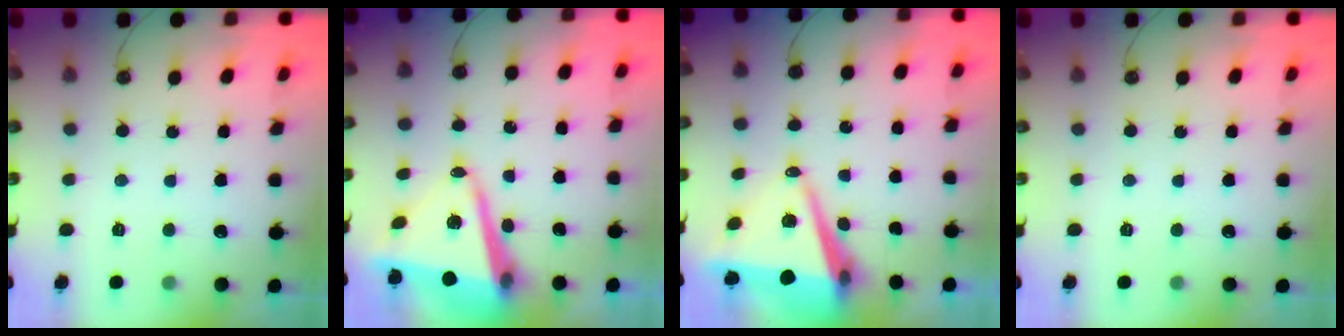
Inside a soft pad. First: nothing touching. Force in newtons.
{"total": 13.0, "press": 12.9, "slide": 1.5}
{"total": 9.8, "press": 8.8, "slide": 4.2}
{"total": 0.0}